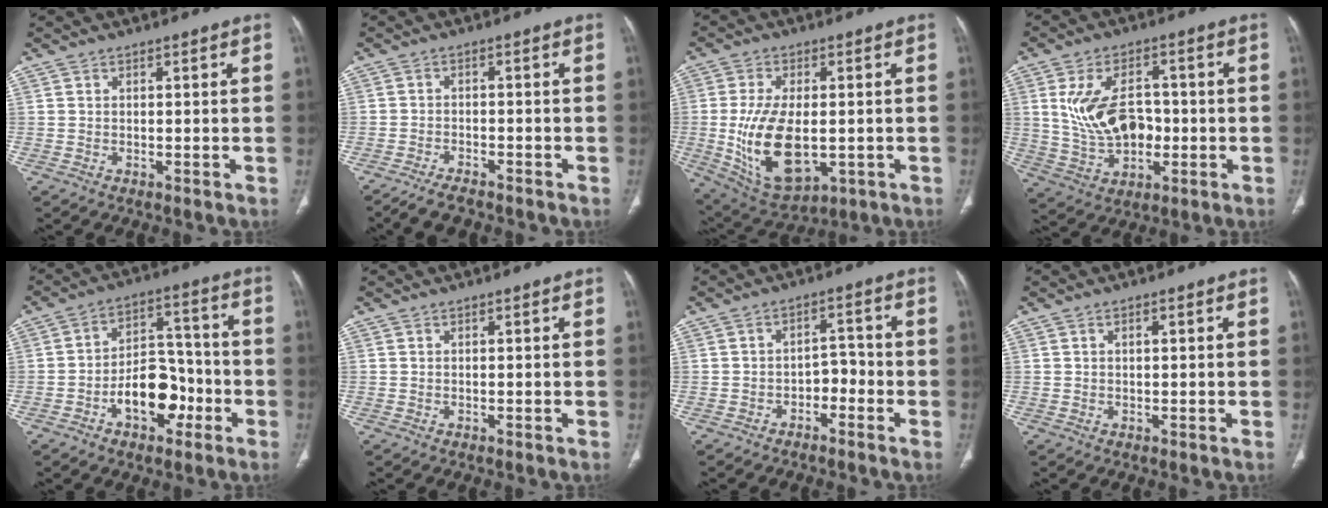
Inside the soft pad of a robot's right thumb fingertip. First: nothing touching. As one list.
[{"total": 5.0, "force": [-4.3, 1.5, 2.0], "torque": [-0.042, 0.010, -0.074]}, {"total": 15.8, "force": [-1.9, 8.5, 13.1], "torque": [-0.236, -0.011, -0.010]}, {"total": 12.8, "force": [0.2, 8.3, 9.7], "torque": [-0.156, 0.012, 0.019]}, {"total": 11.8, "force": [-4.6, 7.5, 7.9], "torque": [-0.089, 0.052, -0.074]}, {"total": 0.0}, {"total": 4.2, "force": [-2.3, 2.7, 2.1], "torque": [-0.013, 0.032, -0.039]}, {"total": 1.2, "force": [0.3, 0.6, 1.0], "torque": [-0.019, 0.003, 0.006]}]